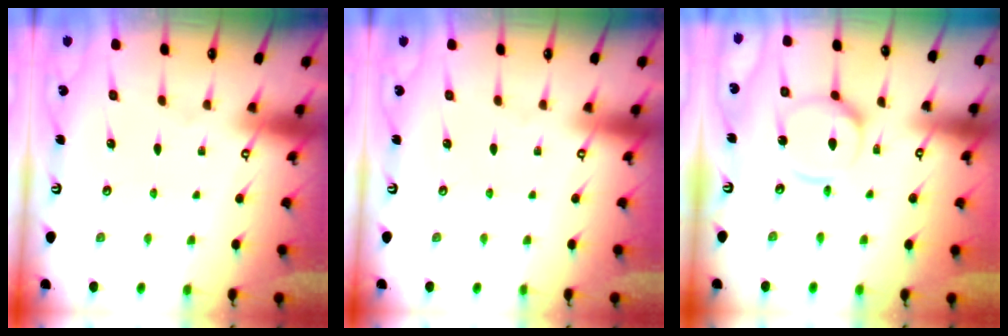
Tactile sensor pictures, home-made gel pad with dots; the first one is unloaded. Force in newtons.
{"total": 0.0}
{"total": 11.7, "press": 11.7, "slide": 1.3}